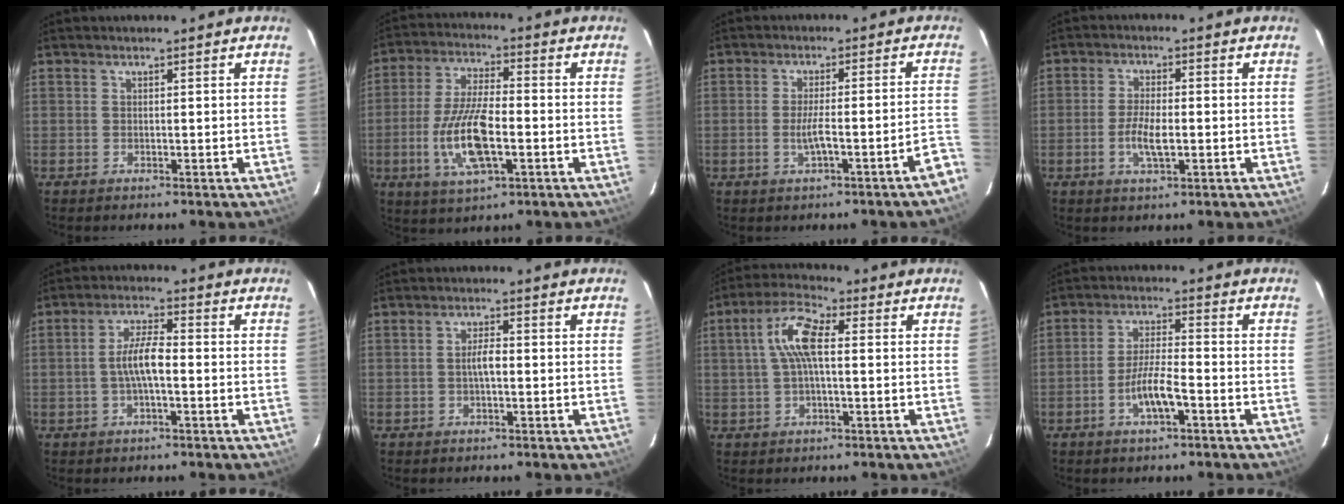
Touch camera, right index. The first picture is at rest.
{"total": 12.7, "force": [-3.4, 4.3, 11.4], "torque": [-0.237, -0.009, -0.062]}
{"total": 6.8, "force": [-3.9, -0.3, 5.6], "torque": [-0.077, -0.002, -0.053]}
{"total": 5.0, "force": [-1.4, 1.6, 4.6], "torque": [-0.093, -0.004, -0.026]}
{"total": 5.9, "force": [-1.3, 1.3, 5.6], "torque": [-0.112, 0.009, -0.023]}
{"total": 2.2, "force": [-0.3, 0.8, 2.0], "torque": [-0.038, 0.004, -0.006]}
{"total": 8.1, "force": [0.9, 2.7, 7.6], "torque": [-0.157, 0.021, 0.016]}
{"total": 8.0, "force": [-3.9, 1.5, 6.9], "torque": [-0.136, -0.002, -0.070]}